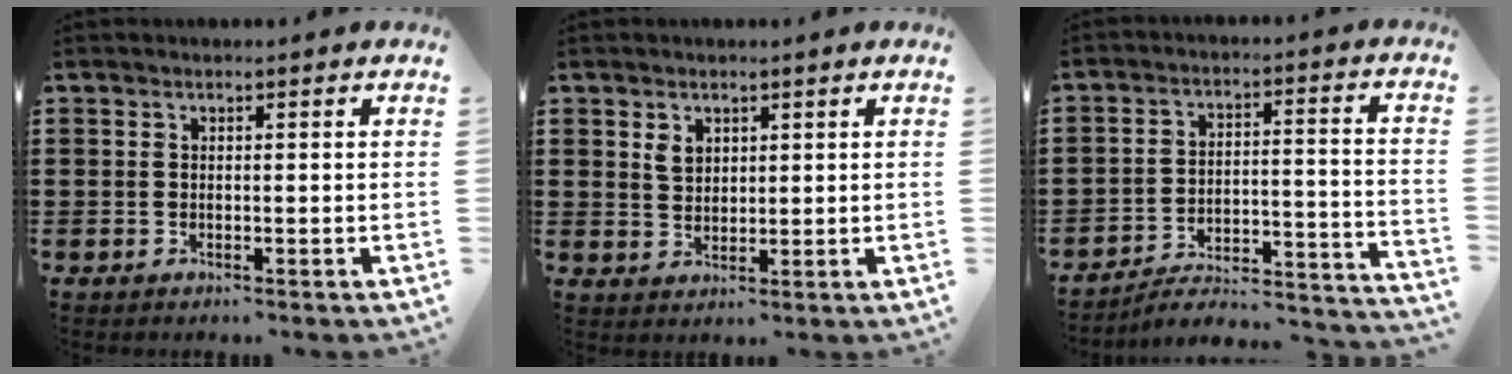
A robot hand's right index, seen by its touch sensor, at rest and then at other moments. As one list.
[{"total": 2.4, "force": [1.3, 1.6, 1.2], "torque": [-0.028, 0.005, 0.024]}, {"total": 3.4, "force": [-3.0, 0.8, 1.5], "torque": [-0.036, -0.013, -0.068]}]